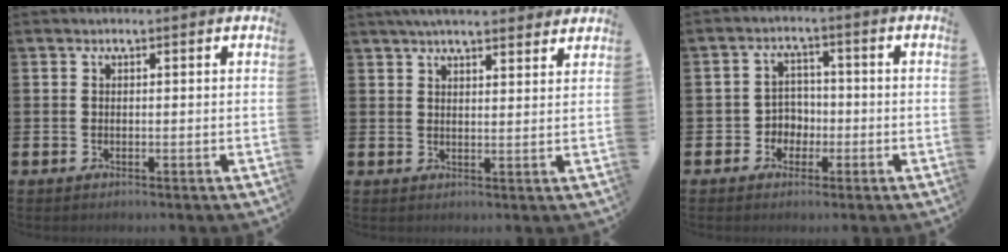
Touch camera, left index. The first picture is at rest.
{"total": 4.6, "force": [4.4, 0.6, 1.4], "torque": [-0.032, -0.012, 0.080]}
{"total": 3.4, "force": [-1.2, 3.1, 0.5], "torque": [-0.019, 0.002, -0.032]}